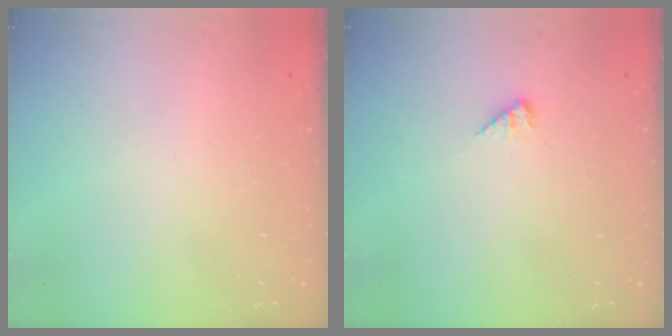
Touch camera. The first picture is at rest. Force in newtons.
{"total": 2.7, "press": 2.7, "slide": 0.4}